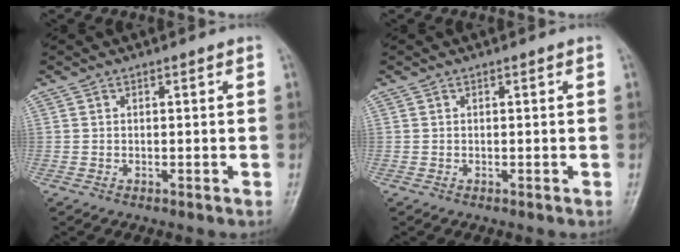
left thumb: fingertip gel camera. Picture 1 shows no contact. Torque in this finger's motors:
{"motor_torque": [0.00, 0.00, 0.00, 0.00, 0.00]}